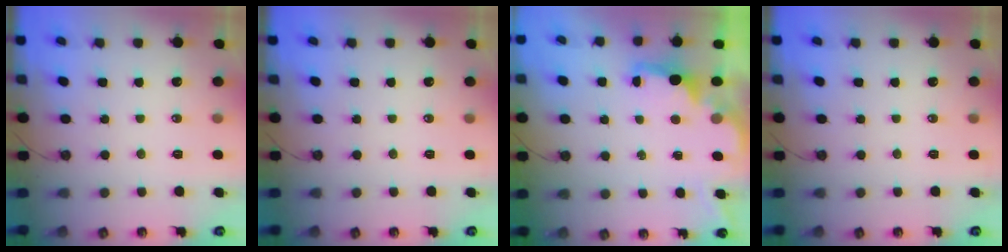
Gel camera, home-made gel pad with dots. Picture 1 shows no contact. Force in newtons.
{"total": 0.0}
{"total": 2.0, "press": 1.9, "slide": 0.8}
{"total": 0.0}